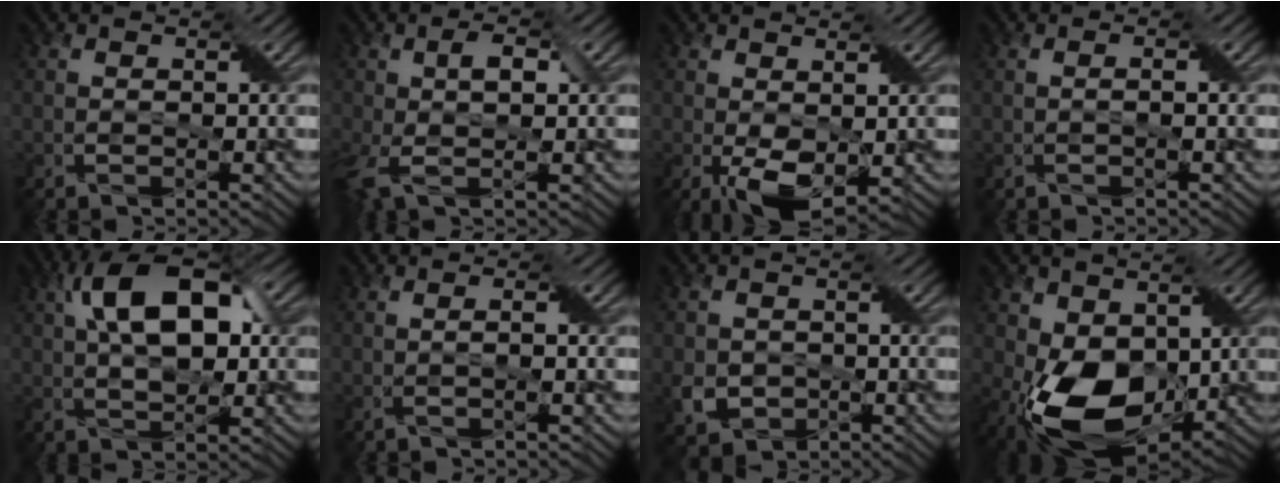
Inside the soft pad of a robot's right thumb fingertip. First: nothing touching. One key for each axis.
{"total": 6.2, "fx": -0.3, "fy": 3.1, "fz": 5.3, "tx": -0.126, "ty": -0.001, "tz": -0.008}
{"total": 5.3, "fx": -0.6, "fy": 2.5, "fz": 4.6, "tx": -0.098, "ty": -0.007, "tz": -0.005}
{"total": 1.2, "fx": -0.1, "fy": 0.0, "fz": 1.2, "tx": -0.025, "ty": 0.005, "tz": -0.002}
{"total": 12.4, "fx": 3.0, "fy": 6.1, "fz": 10.3, "tx": -0.183, "ty": 0.021, "tz": 0.043}
{"total": 1.6, "fx": -0.1, "fy": 0.0, "fz": 1.6, "tx": -0.033, "ty": 0.007, "tz": -0.005}
{"total": 4.3, "fx": -1.2, "fy": 3.6, "fz": 2.0, "tx": -0.049, "ty": -0.011, "tz": -0.025}
{"total": 14.3, "fx": -1.2, "fy": 9.4, "fz": 10.6, "tx": -0.225, "ty": -0.034, "tz": -0.021}